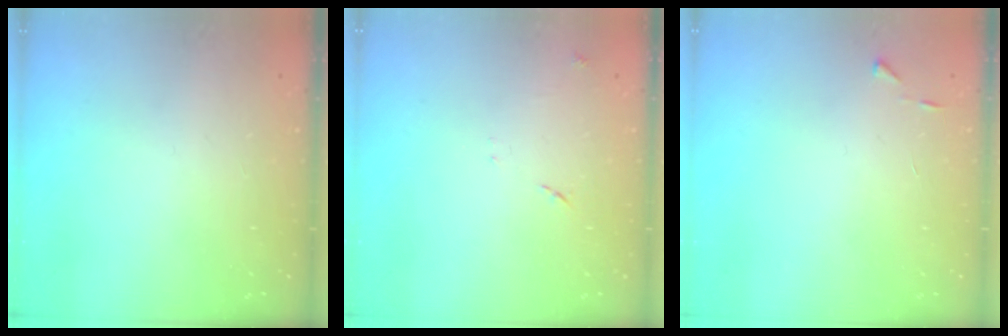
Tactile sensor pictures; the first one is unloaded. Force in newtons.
{"total": 8.5, "press": 8.5, "slide": 0.7}
{"total": 2.7, "press": 2.7, "slide": 0.3}